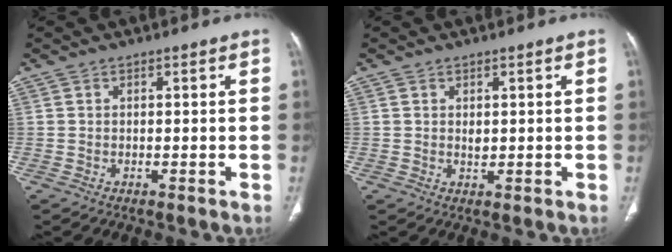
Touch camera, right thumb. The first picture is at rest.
{"total": 1.3, "force": [0.3, 0.8, 1.0], "torque": [-0.015, -0.004, 0.010]}